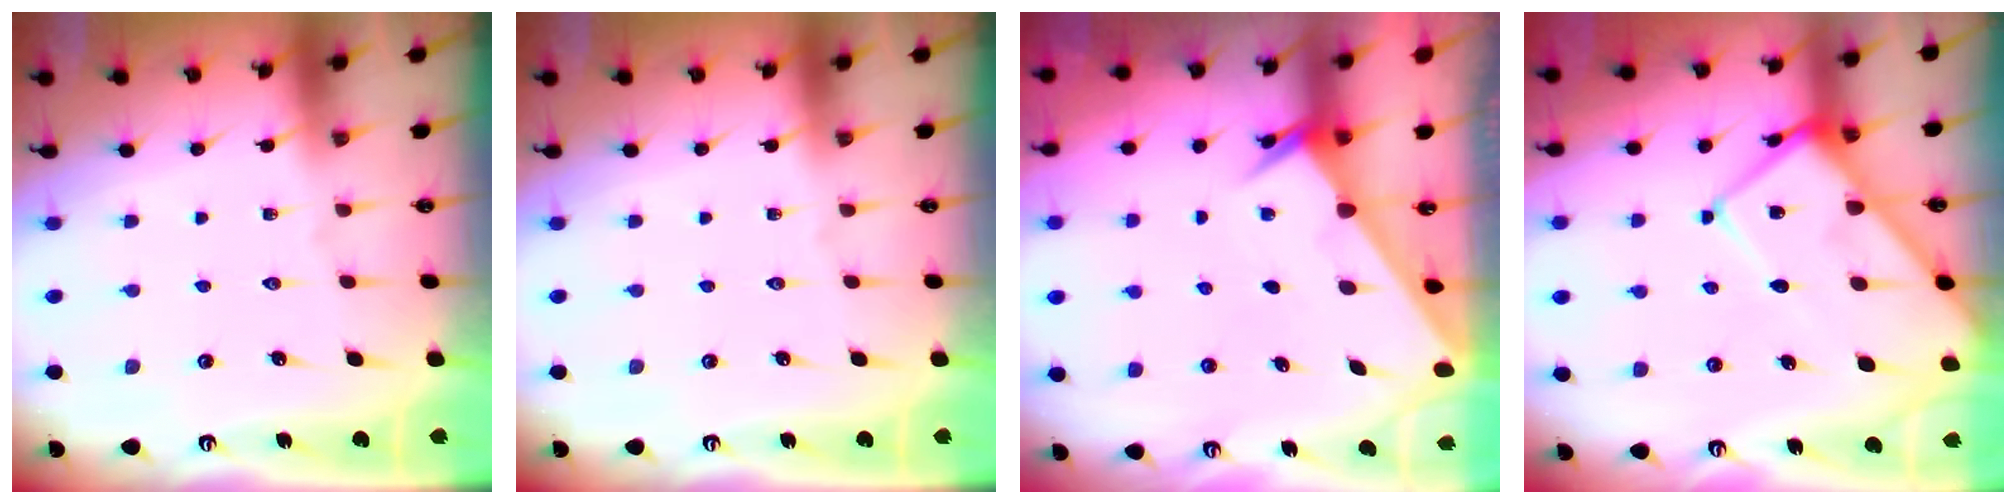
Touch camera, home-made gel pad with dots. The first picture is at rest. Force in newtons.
{"total": 0.0}
{"total": 2.0, "press": 2.0, "slide": 0.1}
{"total": 11.5, "press": 11.5, "slide": 1.2}